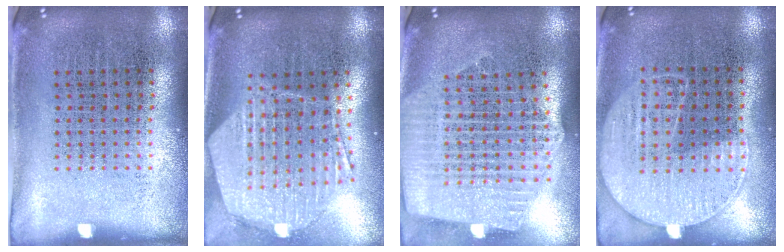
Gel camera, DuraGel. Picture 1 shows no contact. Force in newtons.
{"total": 1.9, "press": 1.8, "slide": 0.8}
{"total": 2.7, "press": 2.3, "slide": 1.4}
{"total": 1.2, "press": 1.0, "slide": 0.6}